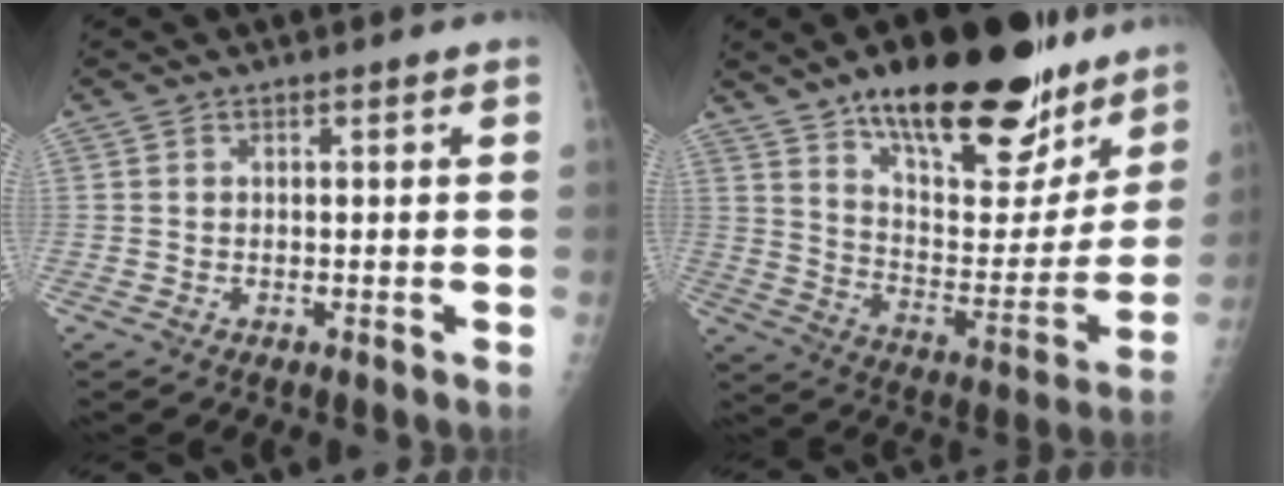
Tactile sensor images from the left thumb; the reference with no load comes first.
{"total": 28.9, "force": [19.6, 11.4, 18.0], "torque": [-0.220, -0.078, 0.301]}